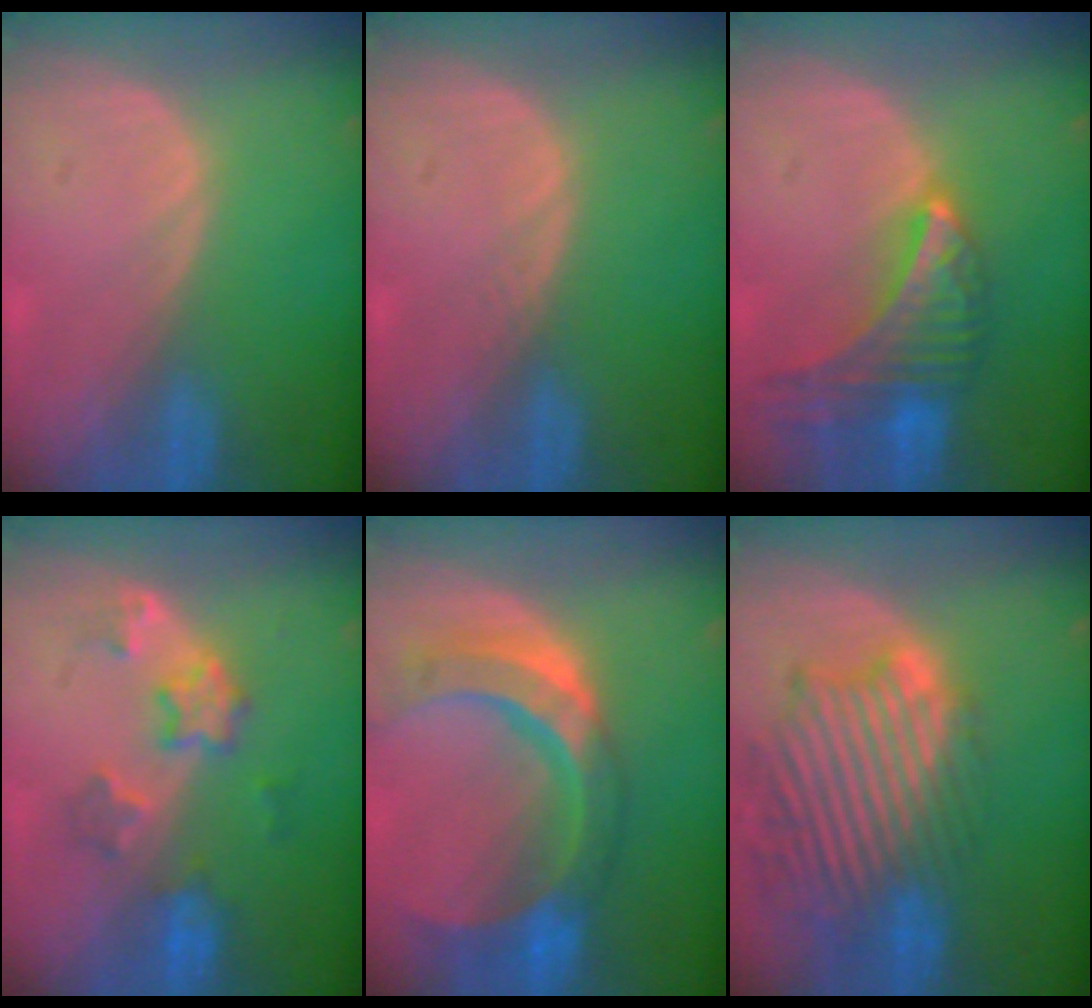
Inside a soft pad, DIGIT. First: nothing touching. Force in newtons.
{"total": 0.6, "press": 0.6, "slide": 0.0}
{"total": 9.1, "press": 8.1, "slide": 4.2}
{"total": 5.7, "press": 5.6, "slide": 1.1}
{"total": 11.5, "press": 9.8, "slide": 6.1}
{"total": 13.6, "press": 11.7, "slide": 6.8}